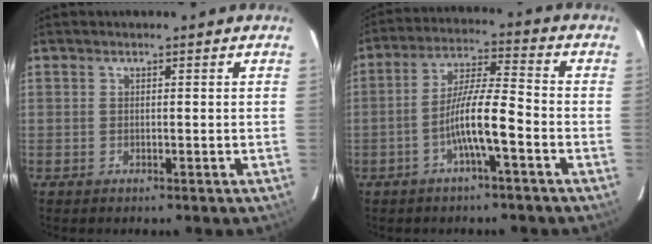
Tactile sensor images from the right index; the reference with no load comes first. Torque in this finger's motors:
{"motor_torque": [1.07, -0.87, 0.79, 0.19]}